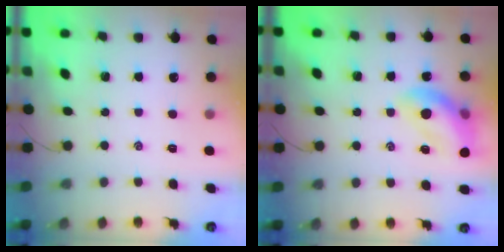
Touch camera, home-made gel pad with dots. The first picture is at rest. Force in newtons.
{"total": 14.4, "press": 14.4, "slide": 1.5}